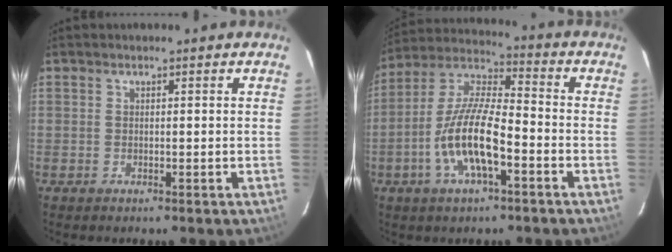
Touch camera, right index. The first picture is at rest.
{"total": 13.9, "force": [-5.2, 4.1, 12.2], "torque": [-0.252, -0.002, -0.102]}